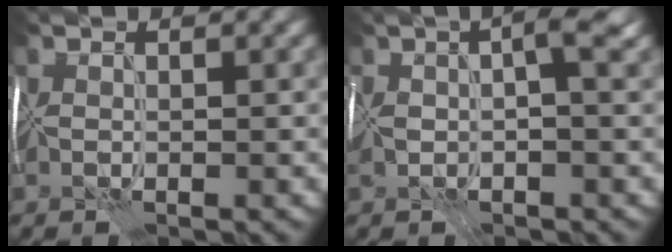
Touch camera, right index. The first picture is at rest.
{"total": 4.3, "force": [0.4, 1.5, 4.0], "torque": [-0.075, 0.014, -0.001]}